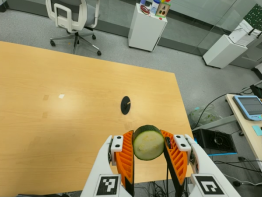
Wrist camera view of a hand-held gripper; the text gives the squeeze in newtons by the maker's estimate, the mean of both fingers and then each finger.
{"total": 11.5, "left": 10.9, "right": 12.0}